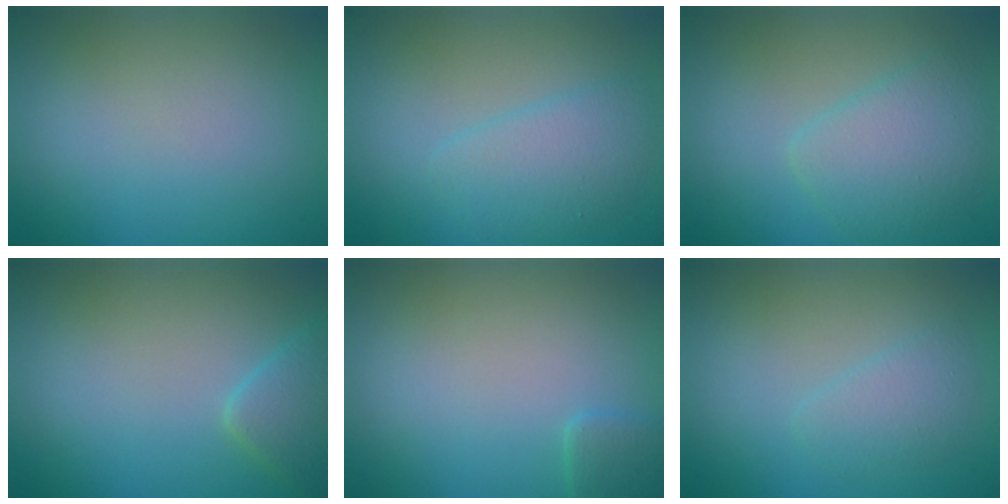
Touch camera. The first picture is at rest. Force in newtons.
{"total": 3.3, "press": 3.3, "slide": 0.1}
{"total": 3.7, "press": 3.7, "slide": 0.1}
{"total": 2.3, "press": 2.3, "slide": 0.1}
{"total": 1.3, "press": 1.3, "slide": 0.1}
{"total": 1.8, "press": 1.8, "slide": 0.1}